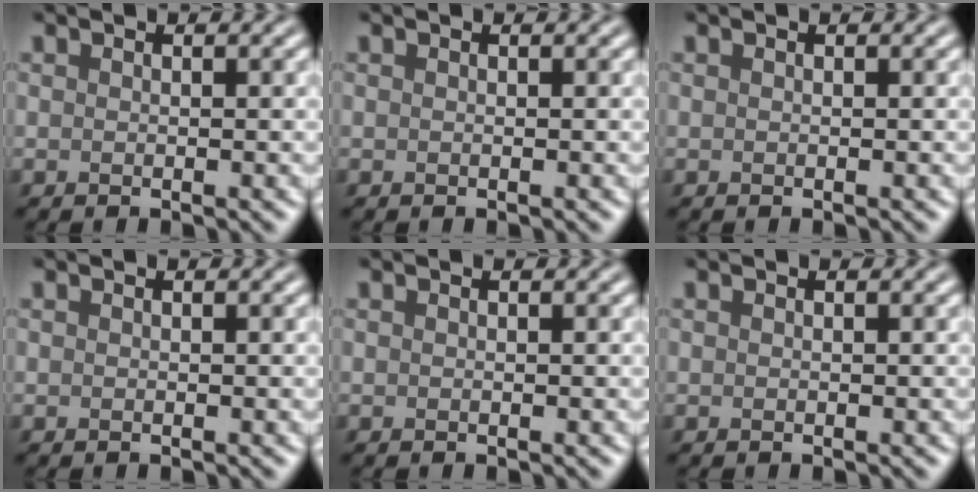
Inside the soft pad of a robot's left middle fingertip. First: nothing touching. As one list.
[{"total": 0.0}, {"total": 0.0}, {"total": 0.0}, {"total": 0.0}, {"total": 0.0}]